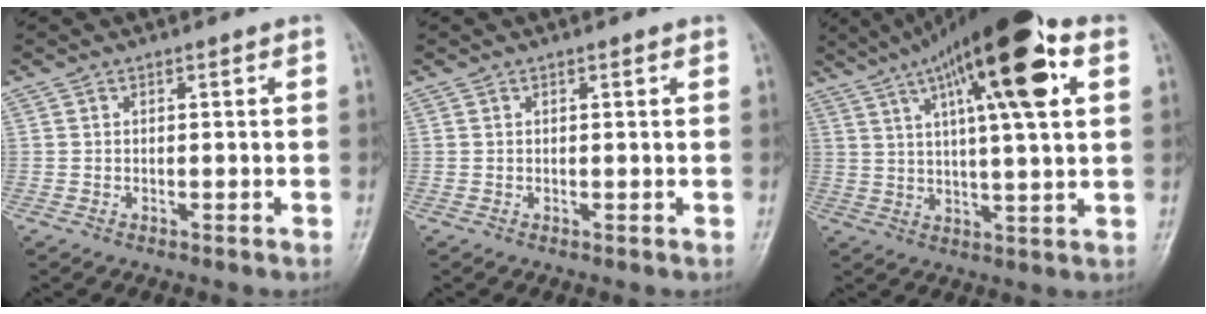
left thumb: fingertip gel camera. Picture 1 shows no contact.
{"total": 0.6, "force": [0.4, 0.1, 0.4], "torque": [-0.006, 0.000, 0.003]}
{"total": 20.6, "force": [8.5, 4.9, 18.0], "torque": [-0.287, 0.009, 0.133]}